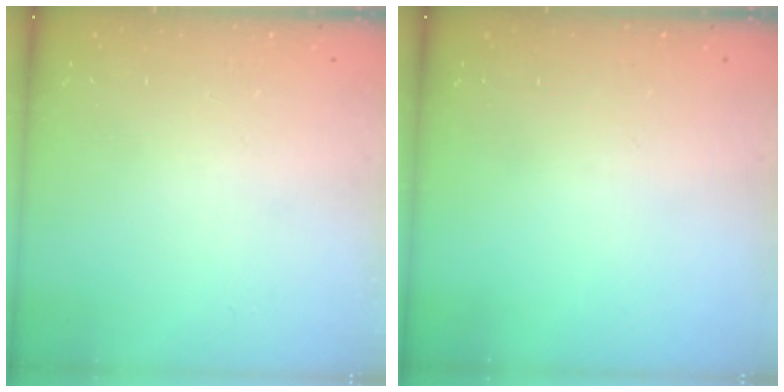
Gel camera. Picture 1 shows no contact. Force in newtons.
{"total": 0.0}